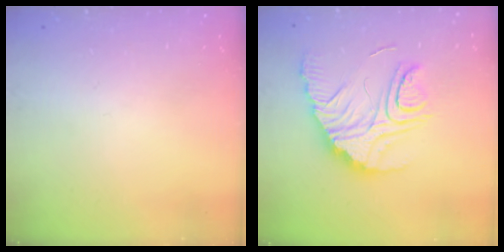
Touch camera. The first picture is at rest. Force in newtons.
{"total": 15.5, "press": 15.4, "slide": 1.4}